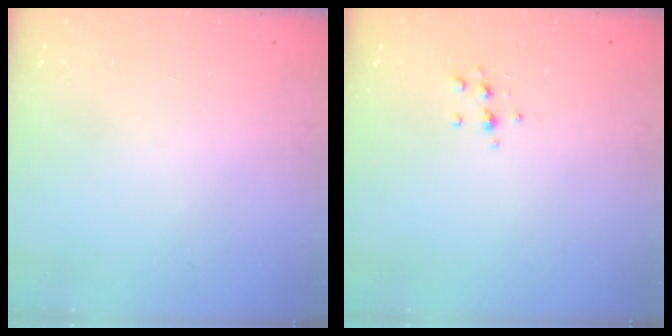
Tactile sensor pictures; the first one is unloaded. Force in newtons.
{"total": 5.8, "press": 5.8, "slide": 0.6}